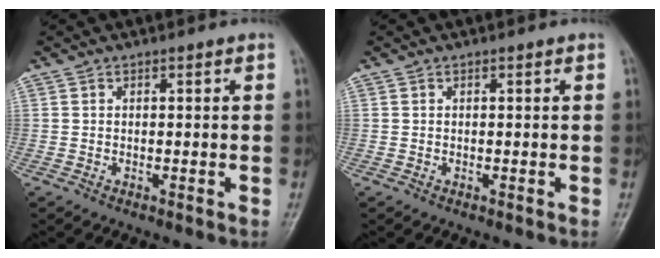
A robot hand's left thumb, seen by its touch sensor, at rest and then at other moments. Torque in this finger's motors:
{"motor_torque": [0.10, 0.13, -0.21, -0.18, -0.01]}